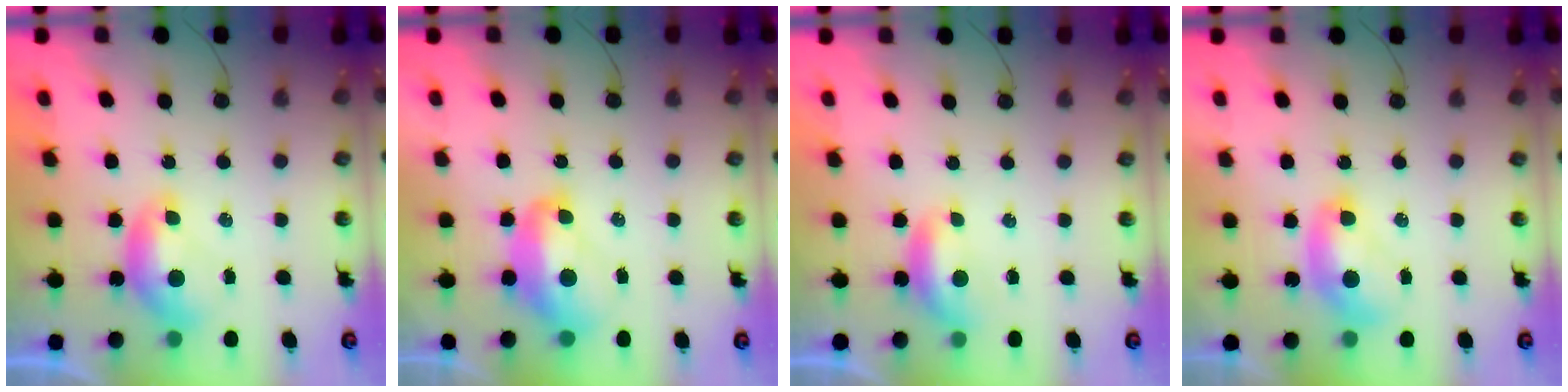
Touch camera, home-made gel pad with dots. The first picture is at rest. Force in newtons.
{"total": 4.3, "press": 4.2, "slide": 0.8}
{"total": 0.9, "press": 0.8, "slide": 0.5}
{"total": 2.1, "press": 2.1, "slide": 0.2}